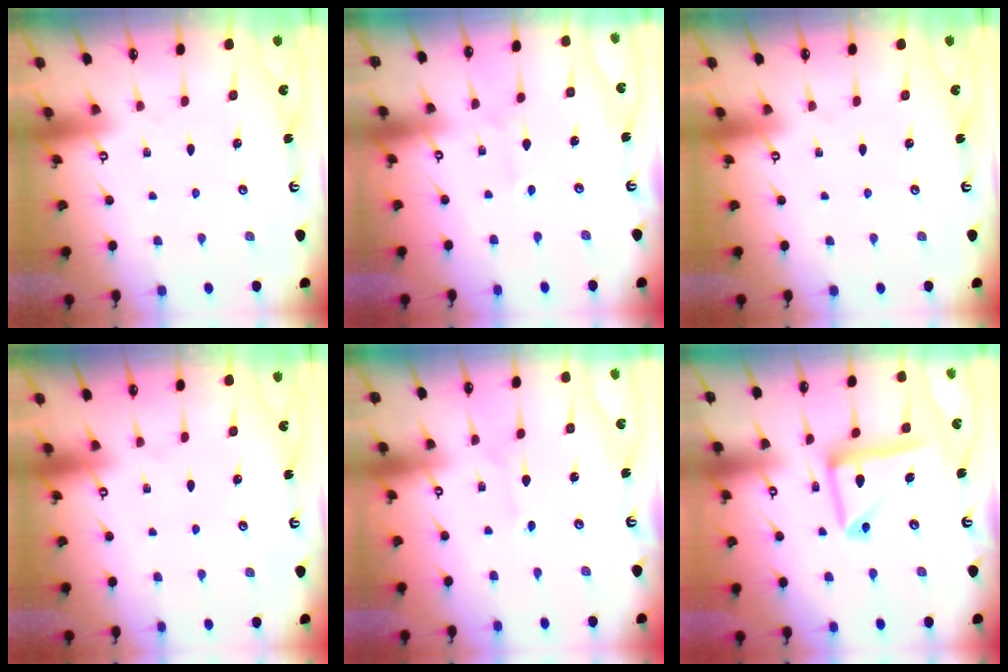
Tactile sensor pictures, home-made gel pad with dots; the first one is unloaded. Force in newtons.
{"total": 2.1, "press": 2.1, "slide": 0.2}
{"total": 0.0}
{"total": 0.0}
{"total": 1.8, "press": 1.8, "slide": 0.2}
{"total": 15.5, "press": 15.4, "slide": 1.5}